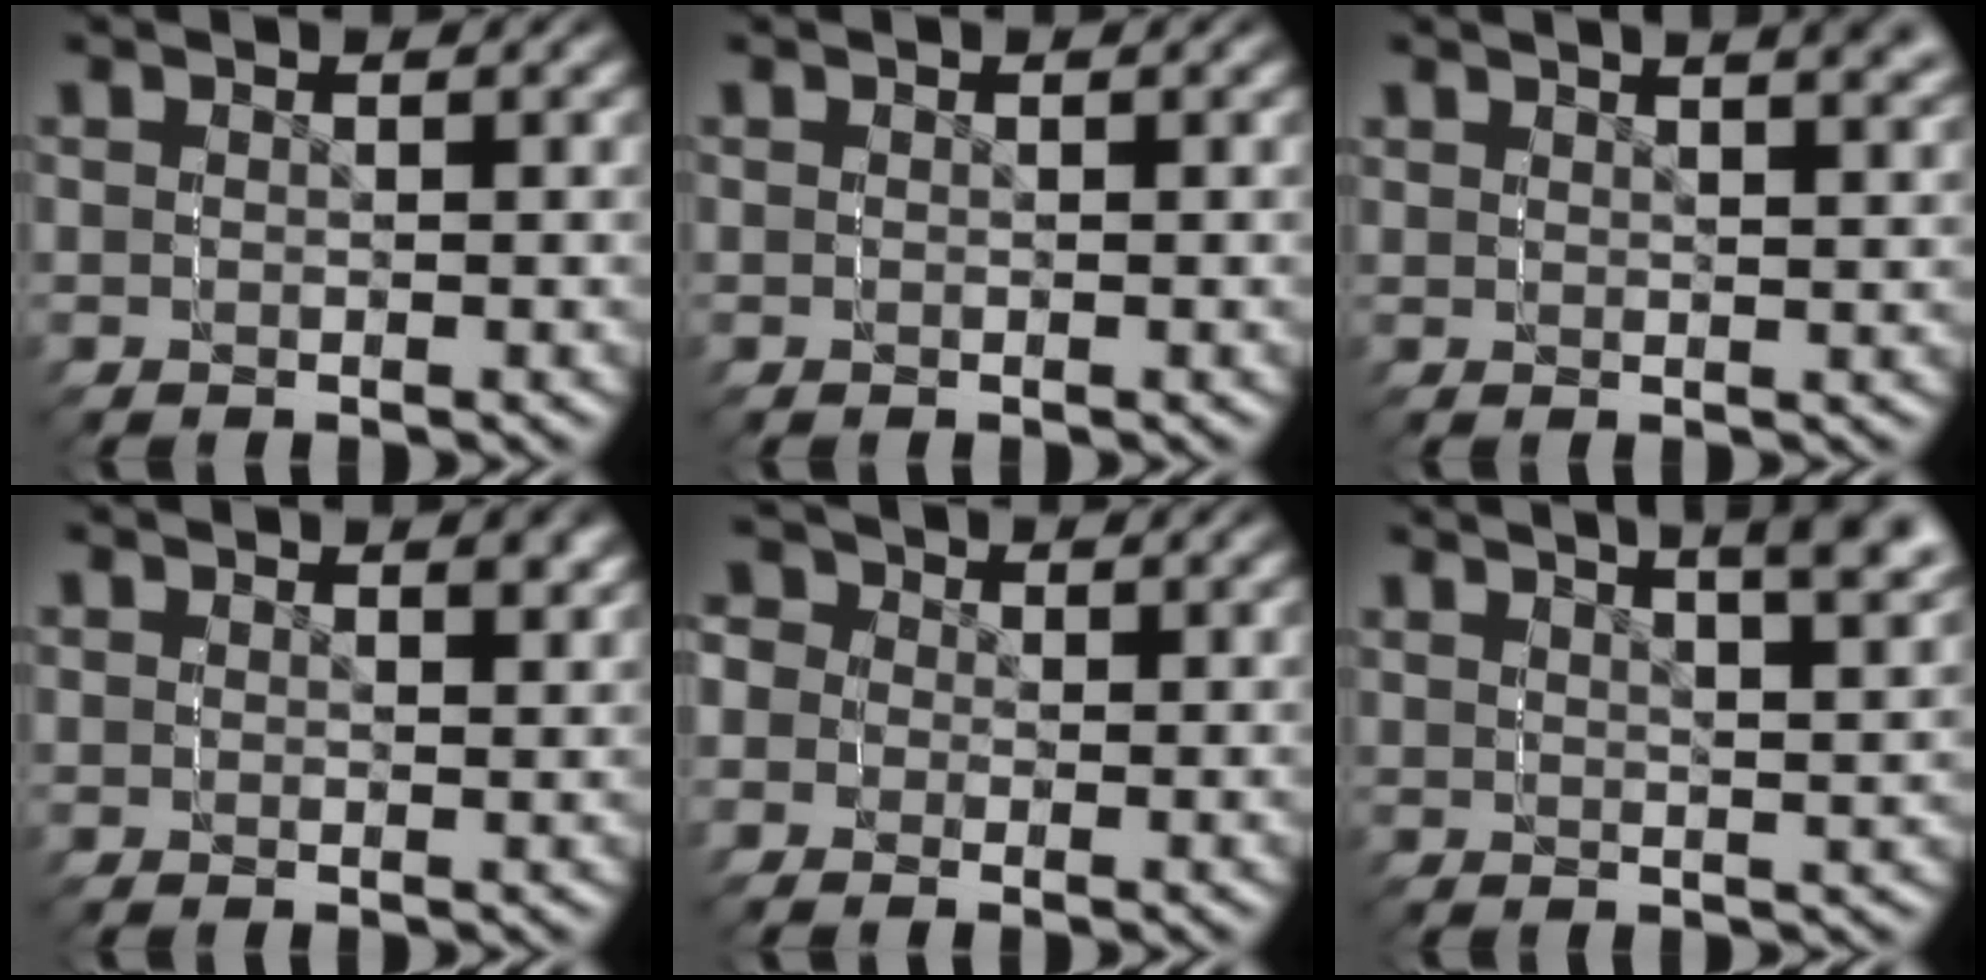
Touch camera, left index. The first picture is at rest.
{"total": 0.0}
{"total": 1.7, "force": [1.6, 0.1, 0.3], "torque": [0.006, 0.008, 0.025]}
{"total": 1.4, "force": [1.0, 0.5, -0.9], "torque": [0.019, -0.004, 0.013]}
{"total": 6.8, "force": [1.2, 6.6, 1.0], "torque": [-0.029, -0.020, 0.016]}
{"total": 3.3, "force": [3.0, -0.4, 1.4], "torque": [-0.006, 0.022, 0.043]}